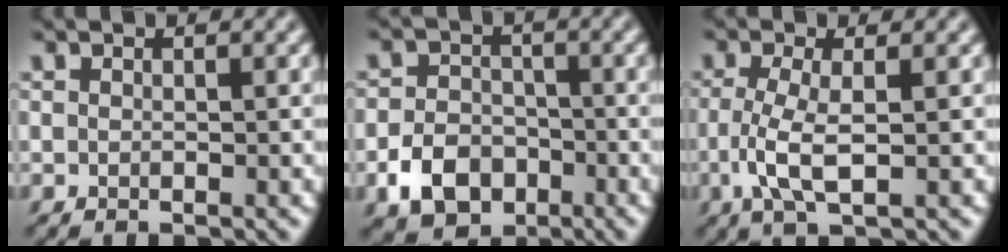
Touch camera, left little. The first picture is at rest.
{"total": 5.0, "force": [-2.5, 3.6, 2.5], "torque": [-0.045, -0.002, -0.052]}
{"total": 3.6, "force": [-0.7, 0.9, 3.4], "torque": [-0.082, -0.003, -0.016]}